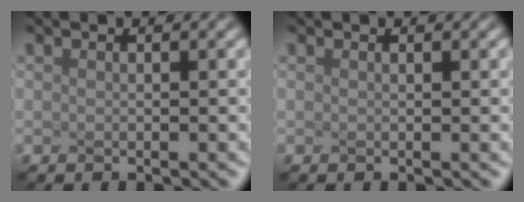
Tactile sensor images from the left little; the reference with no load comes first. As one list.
[{"total": 0.0}]